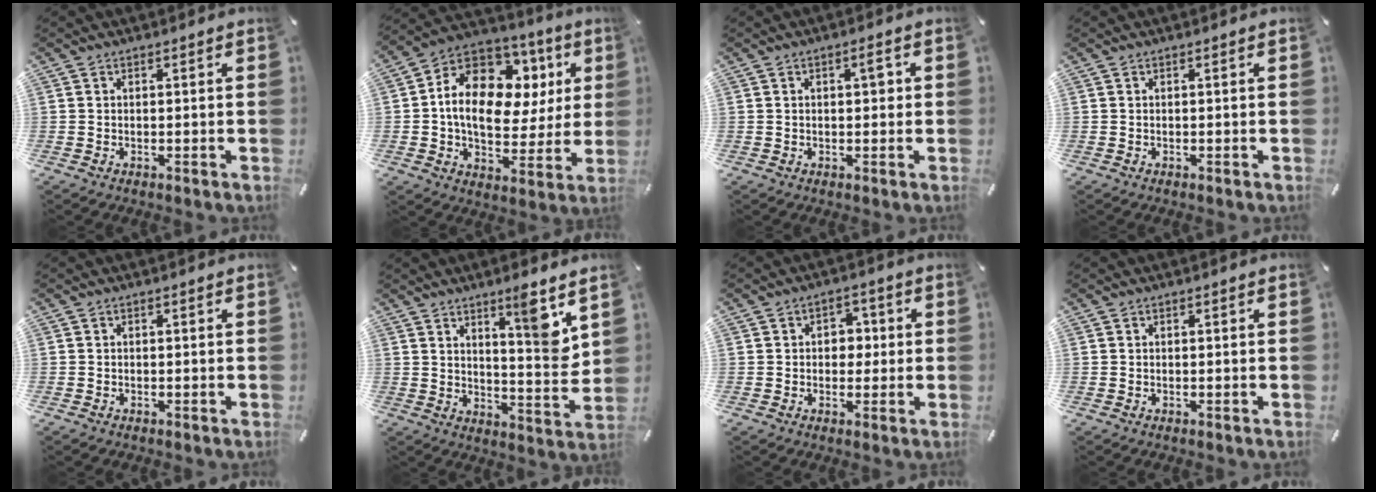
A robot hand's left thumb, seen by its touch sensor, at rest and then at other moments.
{"total": 16.0, "force": [3.2, 11.4, 10.7], "torque": [-0.178, -0.017, 0.057]}
{"total": 2.9, "force": [0.6, 1.4, 2.5], "torque": [-0.034, 0.003, 0.003]}
{"total": 0.0}
{"total": 0.0}
{"total": 10.2, "force": [6.3, 1.6, 7.8], "torque": [-0.100, -0.059, 0.097]}
{"total": 4.7, "force": [-0.3, 3.9, 2.6], "torque": [-0.030, 0.003, -0.013]}
{"total": 0.0}